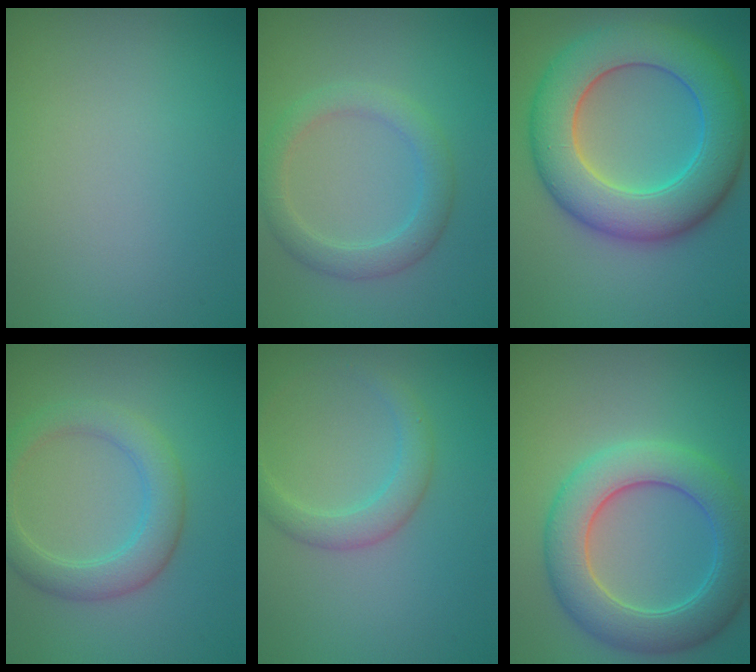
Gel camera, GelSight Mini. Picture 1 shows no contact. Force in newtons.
{"total": 3.1, "press": 3.1, "slide": 0.3}
{"total": 10.2, "press": 10.2, "slide": 0.2}
{"total": 4.0, "press": 3.9, "slide": 0.4}
{"total": 2.5, "press": 2.5, "slide": 0.1}
{"total": 6.9, "press": 6.9, "slide": 0.2}